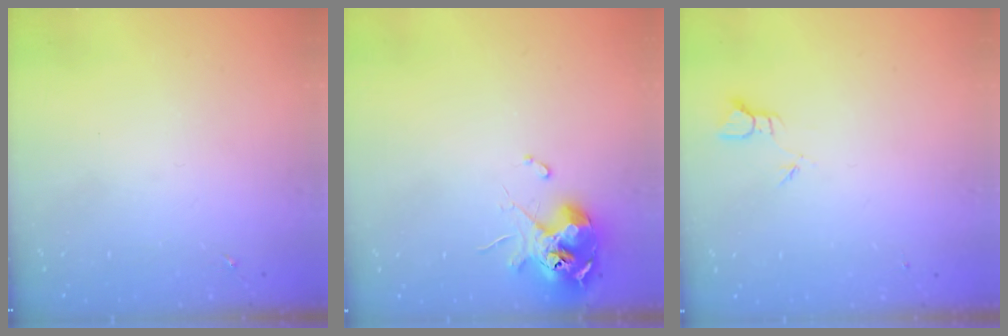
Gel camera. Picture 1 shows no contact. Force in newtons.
{"total": 11.6, "press": 11.5, "slide": 1.5}
{"total": 1.8, "press": 1.8, "slide": 0.0}